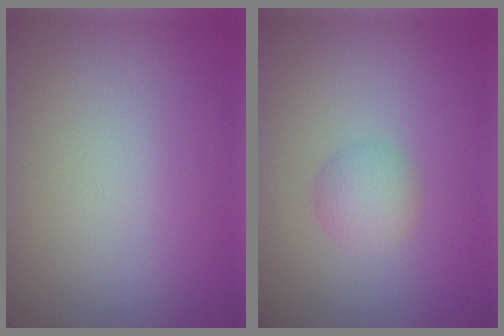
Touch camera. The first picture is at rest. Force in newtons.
{"total": 2.4, "press": 2.4, "slide": 0.1}